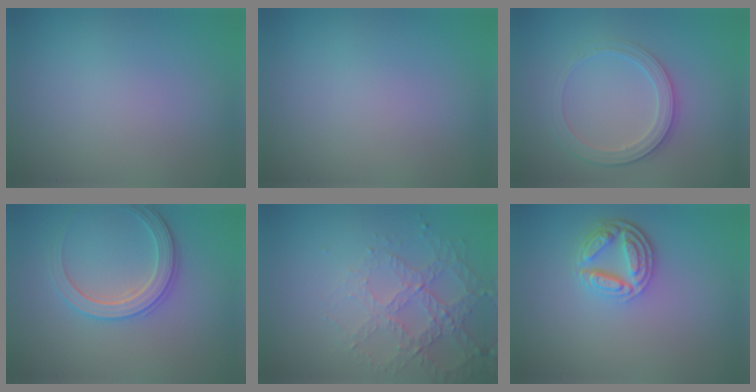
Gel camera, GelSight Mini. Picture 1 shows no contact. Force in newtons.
{"total": 0.0}
{"total": 2.8, "press": 2.6, "slide": 1.1}
{"total": 3.4, "press": 3.2, "slide": 1.0}
{"total": 4.3, "press": 3.2, "slide": 2.9}
{"total": 4.4, "press": 3.4, "slide": 2.8}